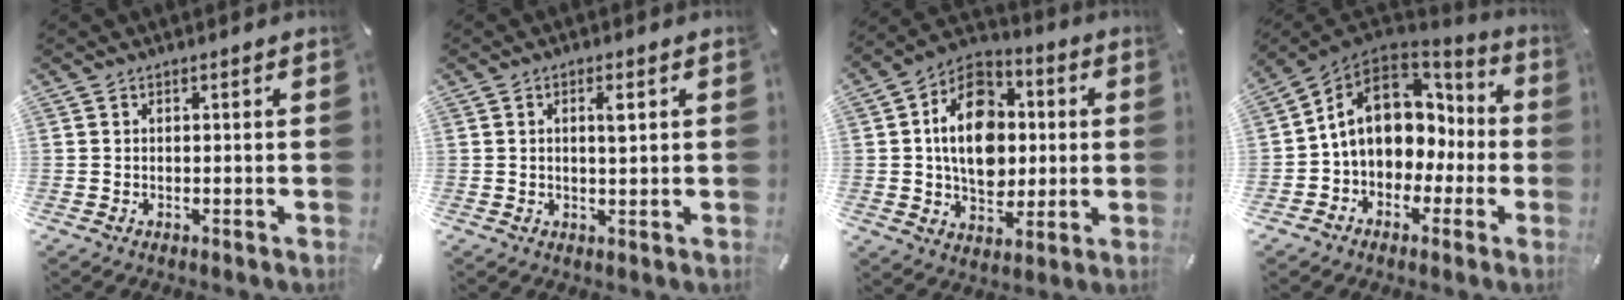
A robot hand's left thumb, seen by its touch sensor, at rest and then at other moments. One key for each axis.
{"total": 2.8, "fx": 0.7, "fy": 0.7, "fz": 2.6, "tx": -0.047, "ty": 0.000, "tz": 0.008}
{"total": 16.5, "fx": 0.6, "fy": 12.6, "fz": 10.6, "tx": -0.196, "ty": 0.009, "tz": 0.009}
{"total": 13.8, "fx": 1.9, "fy": 11.2, "fz": 7.8, "tx": -0.132, "ty": 0.001, "tz": 0.042}